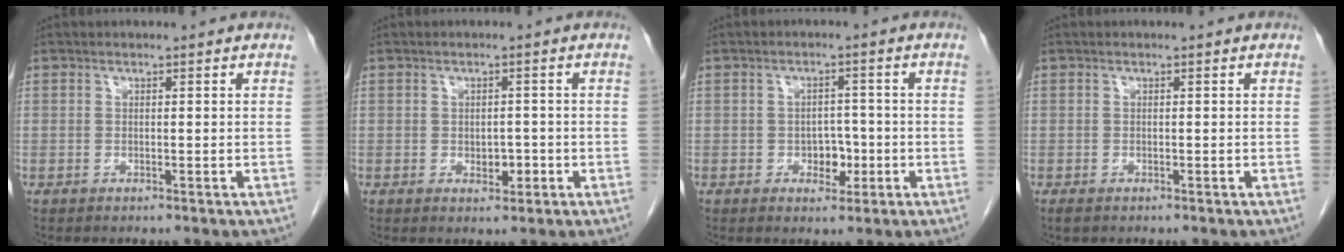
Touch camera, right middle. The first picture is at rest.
{"total": 2.2, "force": [-0.6, 1.4, 1.6], "torque": [-0.018, 0.003, -0.005]}
{"total": 3.5, "force": [-1.0, 2.3, 2.4], "torque": [-0.026, 0.006, -0.012]}
{"total": 0.9, "force": [-0.6, 0.4, 0.5], "torque": [-0.013, -0.001, -0.007]}